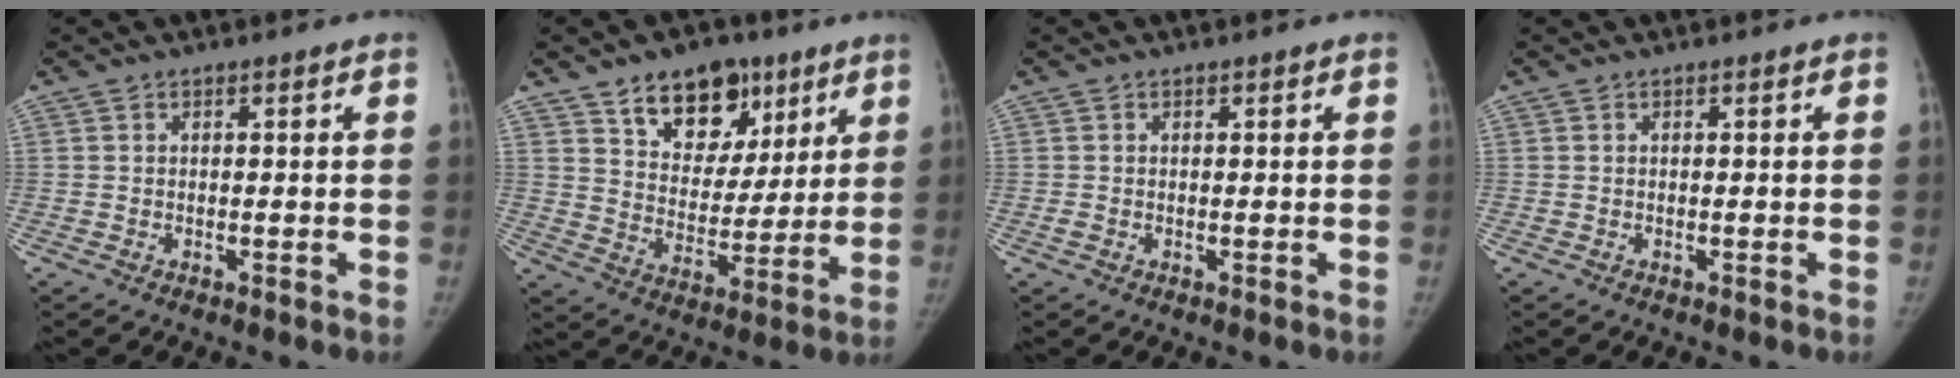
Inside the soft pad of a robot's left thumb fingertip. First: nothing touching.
{"total": 15.2, "force": [9.1, 9.8, 7.3], "torque": [-0.063, -0.043, 0.150]}
{"total": 0.7, "force": [-0.1, 0.6, 0.3], "torque": [-0.006, -0.001, -0.002]}
{"total": 0.0}